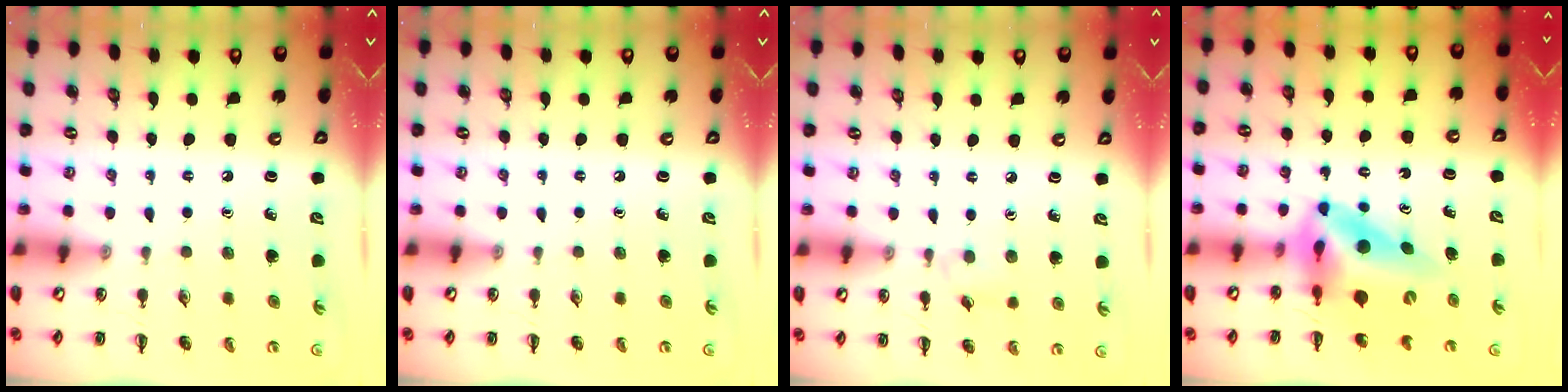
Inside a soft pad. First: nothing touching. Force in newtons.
{"total": 0.0}
{"total": 3.7, "press": 3.4, "slide": 1.4}
{"total": 12.2, "press": 11.6, "slide": 3.8}